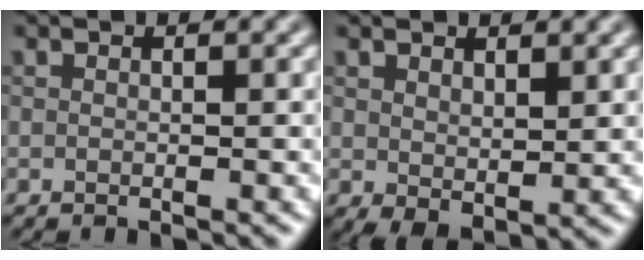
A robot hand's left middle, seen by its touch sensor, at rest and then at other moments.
{"total": 2.4, "force": [1.0, 1.3, 1.7], "torque": [-0.035, -0.009, 0.025]}